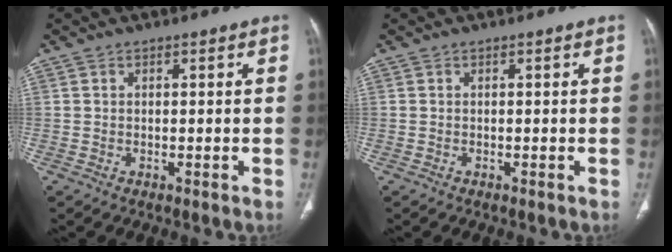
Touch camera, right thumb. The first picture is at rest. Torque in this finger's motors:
{"motor_torque": [-0.06, 0.31, 0.48, -0.37, 0.01]}